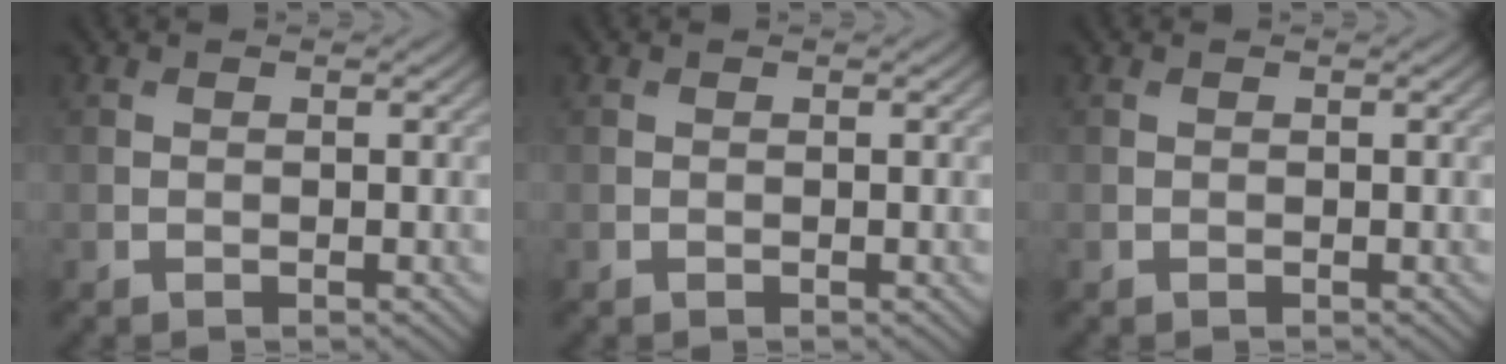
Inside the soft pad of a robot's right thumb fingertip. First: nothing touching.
{"total": 0.0}
{"total": 0.0}